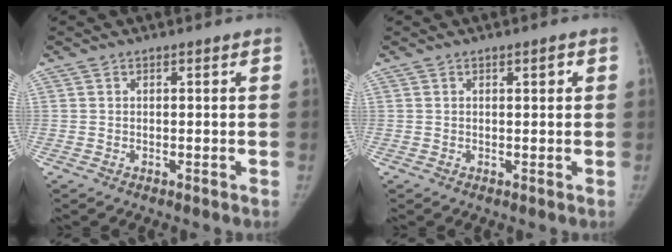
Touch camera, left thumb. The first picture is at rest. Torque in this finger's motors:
{"motor_torque": [-0.40, 0.16, -0.10, 0.02, 0.02]}